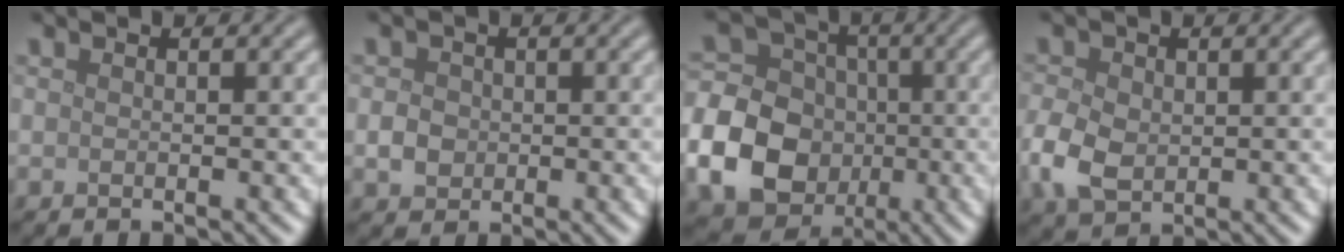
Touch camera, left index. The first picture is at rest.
{"total": 2.0, "force": [-0.2, 1.8, 0.9], "torque": [-0.011, 0.000, -0.008]}
{"total": 11.6, "force": [-2.7, 10.0, 5.3], "torque": [-0.107, -0.028, -0.075]}
{"total": 4.6, "force": [-0.6, 3.4, 3.0], "torque": [-0.076, -0.002, -0.016]}